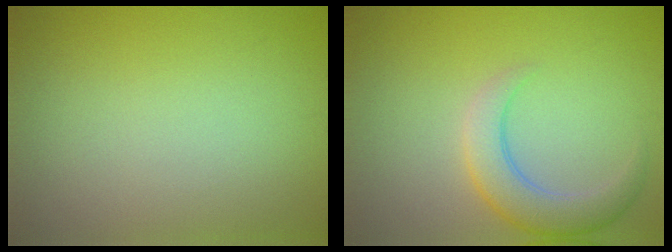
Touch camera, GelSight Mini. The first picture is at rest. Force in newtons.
{"total": 4.0, "press": 3.9, "slide": 0.3}